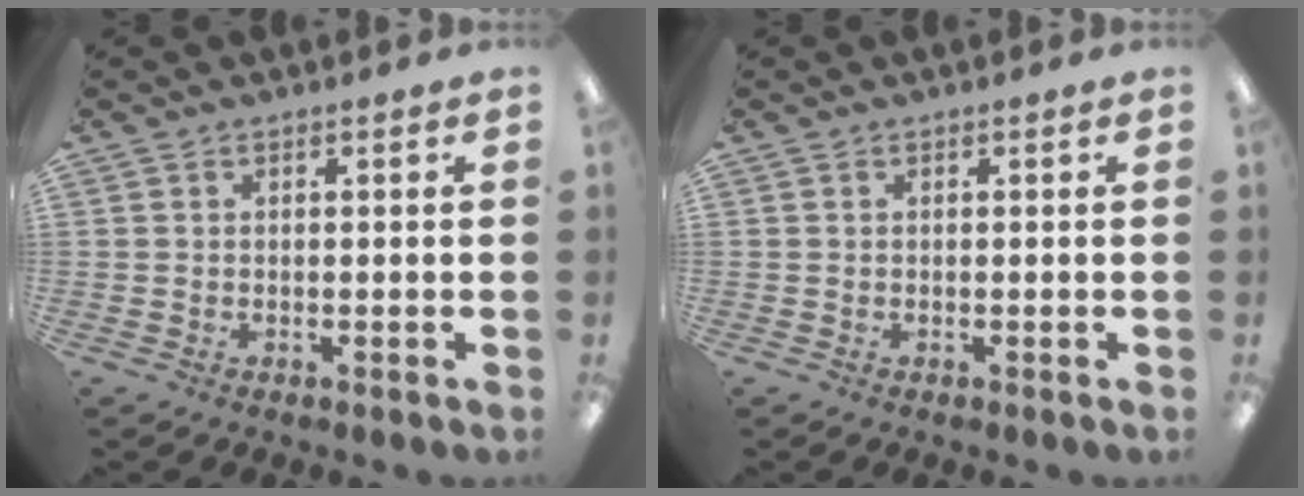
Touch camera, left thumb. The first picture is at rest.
{"total": 0.0}